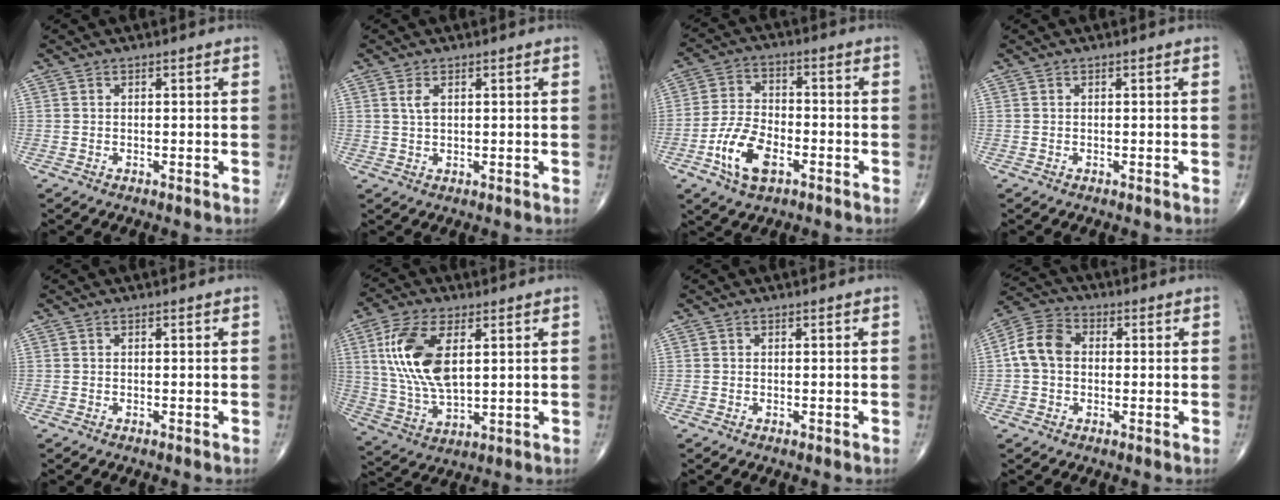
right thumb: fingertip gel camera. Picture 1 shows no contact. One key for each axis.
{"total": 2.1, "fx": 0.8, "fy": 1.1, "fz": 1.7, "tx": -0.034, "ty": 0.001, "tz": 0.018}
{"total": 10.5, "fx": -4.4, "fy": 5.6, "fz": 7.6, "tx": -0.146, "ty": 0.017, "tz": -0.084}
{"total": 0.0}
{"total": 0.0}
{"total": 14.7, "fx": 3.8, "fy": 7.3, "fz": 12.2, "tx": -0.247, "ty": -0.012, "tz": 0.081}
{"total": 0.0}
{"total": 8.0, "fx": 0.3, "fy": 6.1, "fz": 5.2, "tx": -0.093, "ty": 0.025, "tz": -0.005}